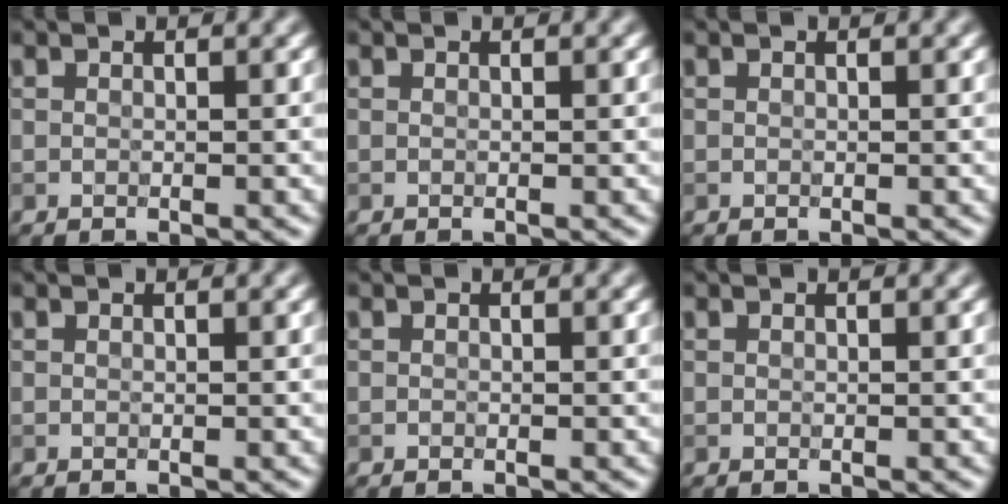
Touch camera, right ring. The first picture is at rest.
{"total": 0.0}
{"total": 0.0}
{"total": 0.0}
{"total": 0.0}
{"total": 0.0}